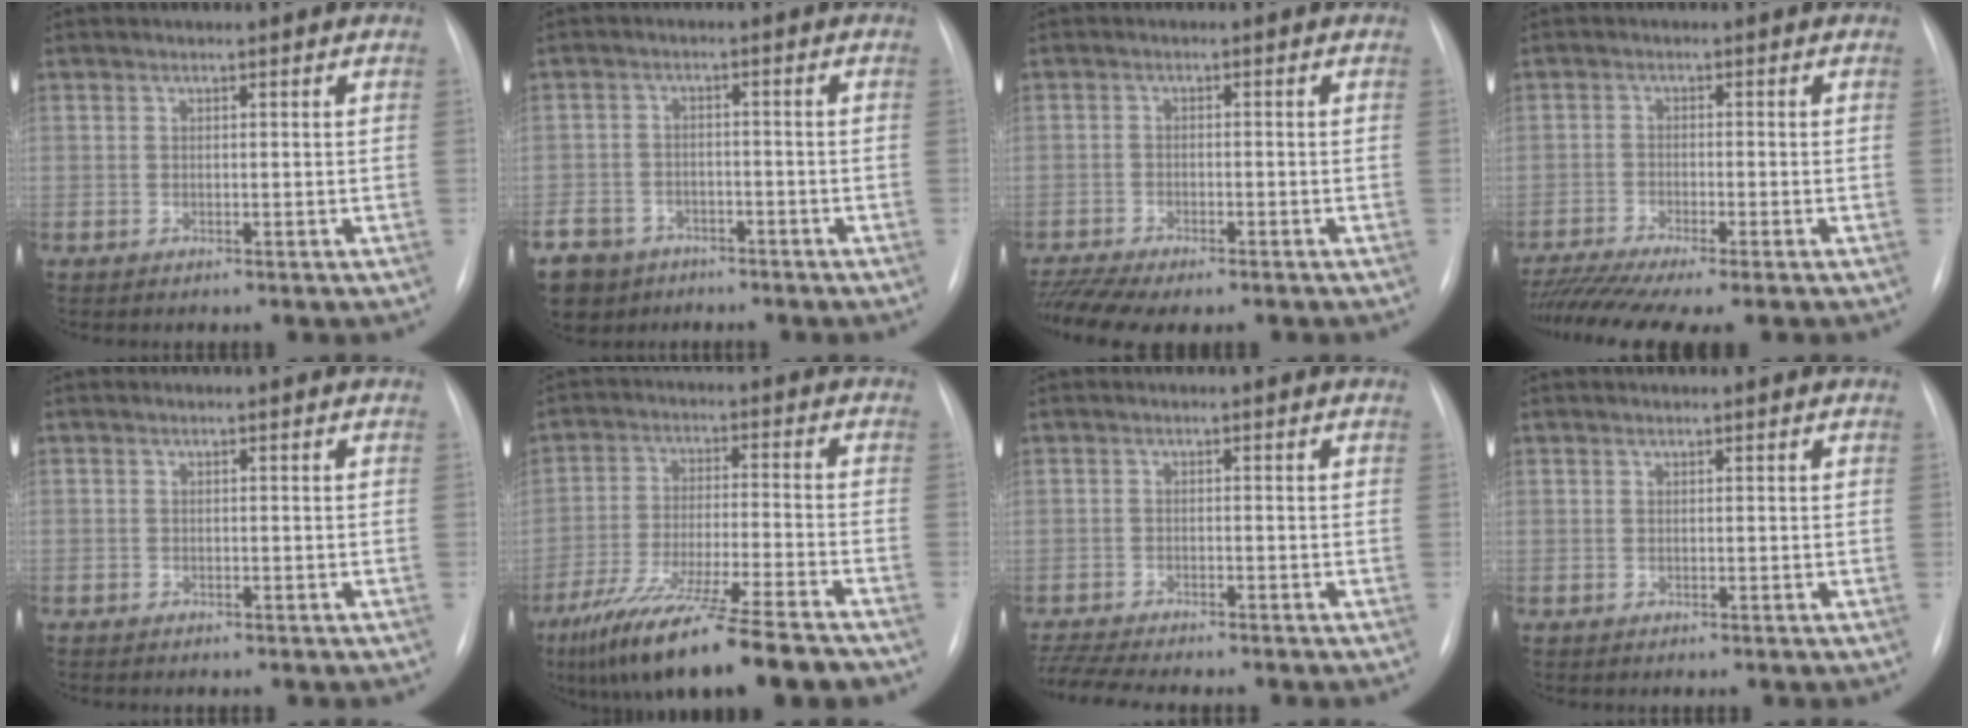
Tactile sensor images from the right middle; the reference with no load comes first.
{"total": 11.5, "force": [-7.8, 7.8, 3.2], "torque": [-0.097, -0.005, -0.120]}
{"total": 8.3, "force": [-6.9, 1.8, 4.2], "torque": [-0.079, -0.002, -0.108]}
{"total": 9.5, "force": [-7.9, -0.4, 5.2], "torque": [-0.089, -0.019, -0.127]}
{"total": 1.1, "force": [-0.9, 0.5, 0.2], "torque": [-0.005, 0.002, -0.013]}
{"total": 18.0, "force": [-13.8, 0.6, 11.5], "torque": [-0.195, -0.045, -0.228]}
{"total": 9.3, "force": [-8.3, 1.0, 4.0], "torque": [-0.072, -0.010, -0.128]}
{"total": 0.0}